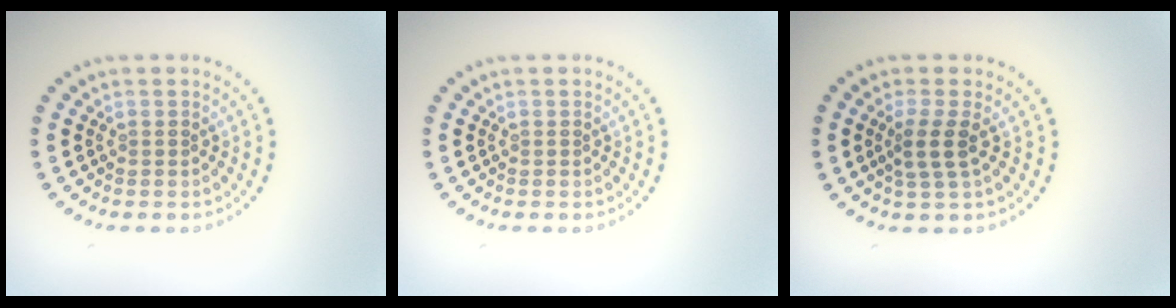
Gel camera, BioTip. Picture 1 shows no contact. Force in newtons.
{"total": 0.0}
{"total": 2.4, "press": 1.9, "slide": 1.4}